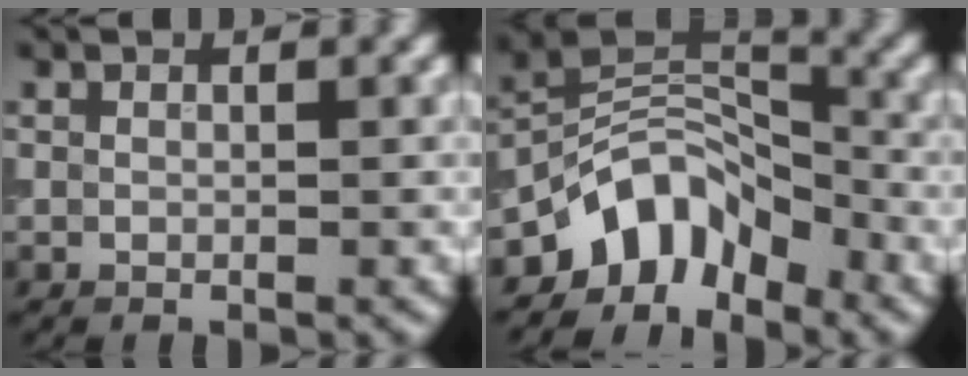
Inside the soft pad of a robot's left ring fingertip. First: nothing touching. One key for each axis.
{"total": 6.2, "fx": -4.5, "fy": 3.4, "fz": 2.5, "tx": -0.026, "ty": 0.006, "tz": -0.089}